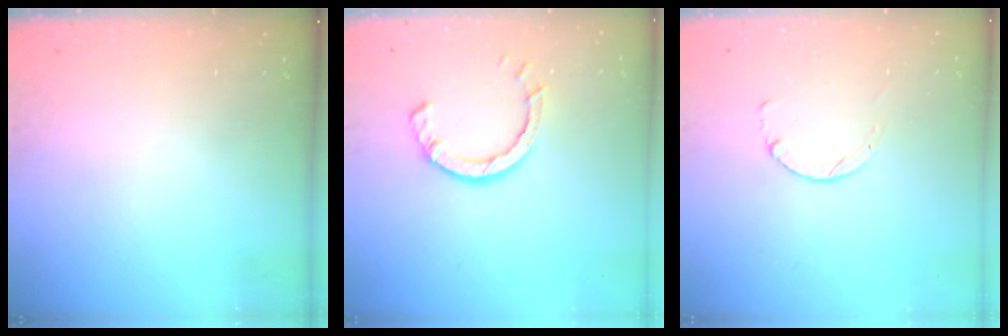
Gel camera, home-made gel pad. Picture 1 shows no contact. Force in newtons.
{"total": 5.5, "press": 5.5, "slide": 0.2}
{"total": 1.4, "press": 1.4, "slide": 0.2}